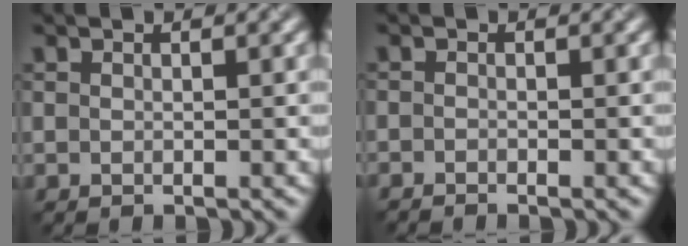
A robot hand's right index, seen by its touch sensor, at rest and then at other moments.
{"total": 0.9, "force": [-0.8, 0.0, 0.2], "torque": [-0.003, -0.004, -0.018]}